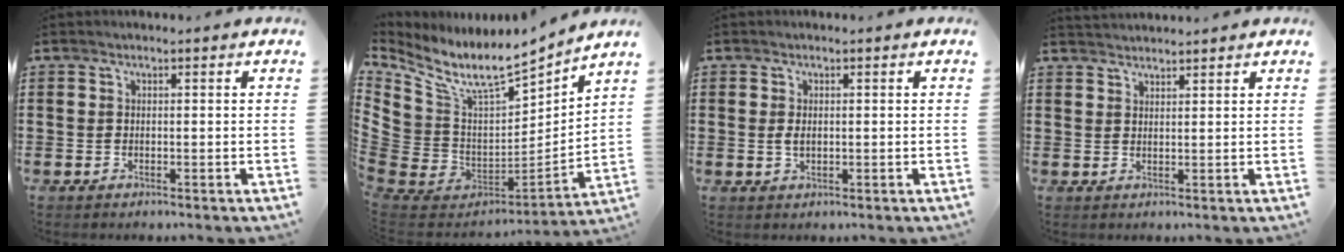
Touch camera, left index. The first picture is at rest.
{"total": 9.4, "force": [7.3, 4.0, 4.4], "torque": [-0.125, -0.055, 0.128]}
{"total": 1.6, "force": [0.2, 0.8, 1.4], "torque": [-0.038, 0.001, 0.001]}
{"total": 1.9, "force": [1.9, -0.1, -0.1], "torque": [-0.001, 0.000, 0.037]}